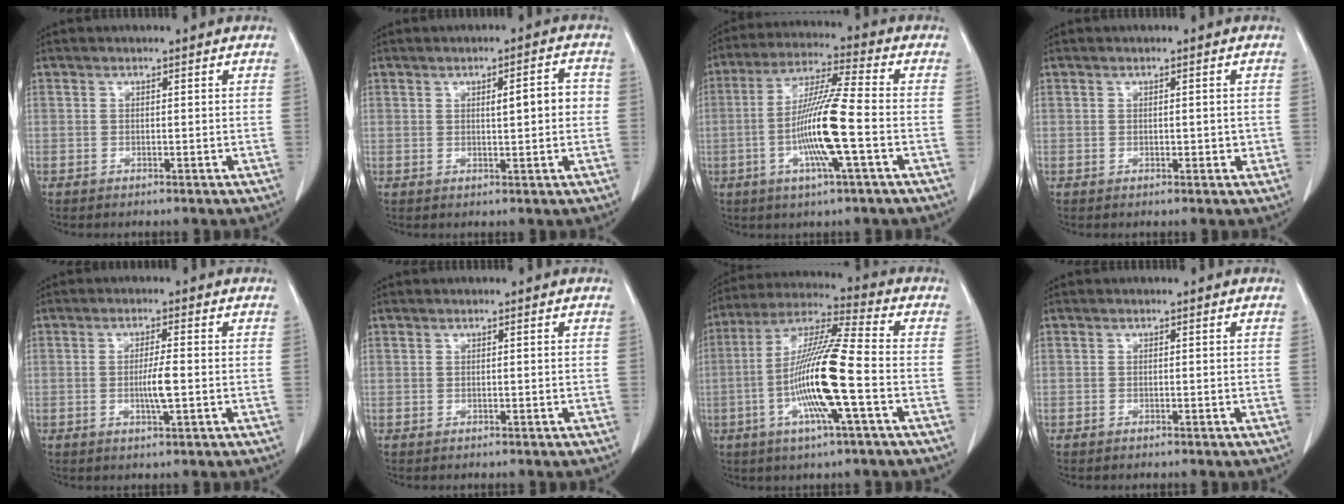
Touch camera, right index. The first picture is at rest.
{"total": 5.2, "force": [0.5, 1.5, 5.0], "torque": [-0.080, 0.016, 0.013]}
{"total": 13.0, "force": [-3.1, 0.2, 12.6], "torque": [-0.246, -0.006, -0.064]}
{"total": 2.2, "force": [-0.1, 1.3, 1.8], "torque": [-0.033, 0.004, 0.002]}
{"total": 4.3, "force": [-0.7, 0.7, 4.2], "torque": [-0.082, -0.004, -0.009]}
{"total": 0.0}
{"total": 16.0, "force": [-3.8, 0.7, 15.5], "torque": [-0.307, -0.004, -0.077]}
{"total": 0.6, "force": [-0.3, 0.4, 0.3], "torque": [-0.008, 0.001, -0.005]}